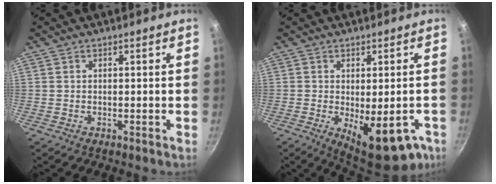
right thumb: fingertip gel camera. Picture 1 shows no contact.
{"total": 14.0, "force": [-4.9, 6.0, 11.7], "torque": [-0.124, -0.010, -0.048]}